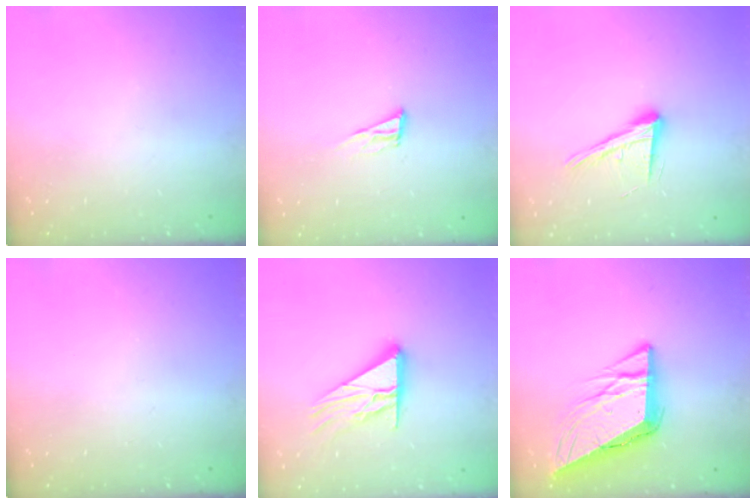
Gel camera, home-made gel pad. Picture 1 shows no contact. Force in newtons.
{"total": 8.4, "press": 8.0, "slide": 2.2}
{"total": 14.6, "press": 14.0, "slide": 3.9}
{"total": 0.0}
{"total": 13.6, "press": 13.5, "slide": 1.3}
{"total": 11.4, "press": 11.2, "slide": 1.9}